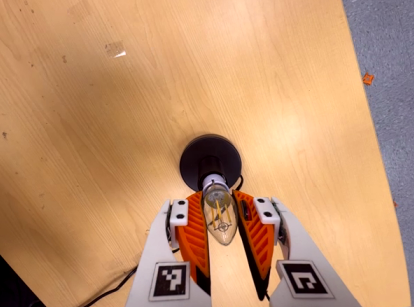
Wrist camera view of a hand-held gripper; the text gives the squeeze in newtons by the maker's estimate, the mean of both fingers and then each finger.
{"total": 12.8, "left": 12.1, "right": 13.4}